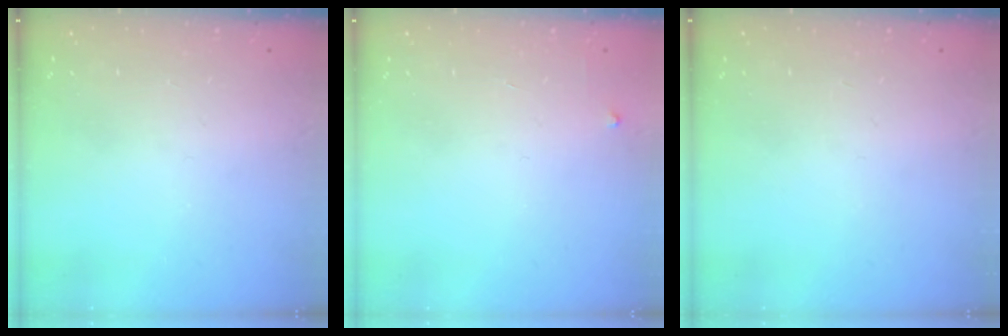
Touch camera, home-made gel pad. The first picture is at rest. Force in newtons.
{"total": 2.3, "press": 2.3, "slide": 0.3}
{"total": 0.0}